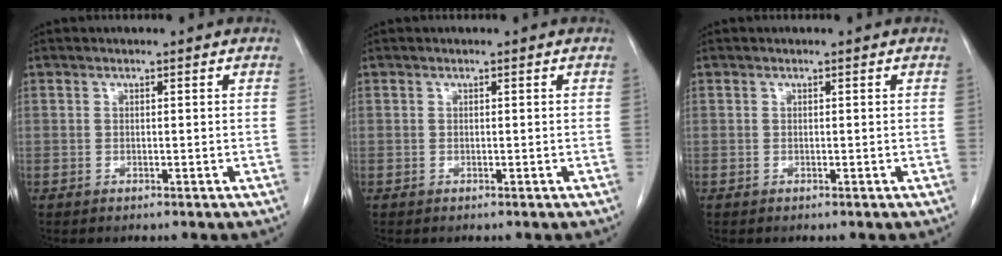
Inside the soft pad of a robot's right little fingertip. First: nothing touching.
{"total": 0.0}
{"total": 0.0}